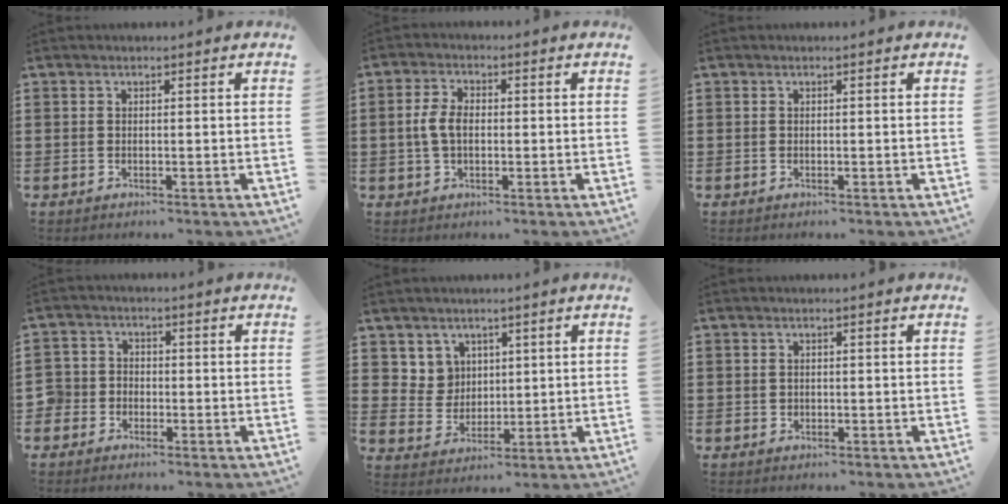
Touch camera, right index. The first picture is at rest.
{"total": 4.4, "force": [-0.1, 2.5, 3.6], "torque": [-0.095, 0.000, -0.009]}
{"total": 0.0}
{"total": 2.9, "force": [-1.7, 2.4, 0.2], "torque": [-0.024, 0.001, -0.041]}
{"total": 4.9, "force": [2.5, 4.2, 0.7], "torque": [-0.037, 0.009, 0.048]}
{"total": 0.5, "force": [0.1, 0.5, 0.0], "torque": [-0.002, 0.004, 0.001]}